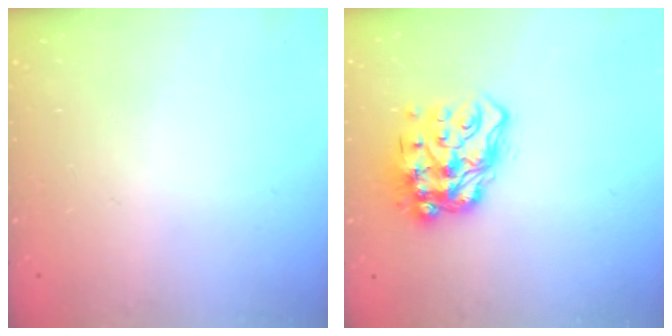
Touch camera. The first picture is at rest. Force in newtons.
{"total": 16.6, "press": 16.5, "slide": 1.6}